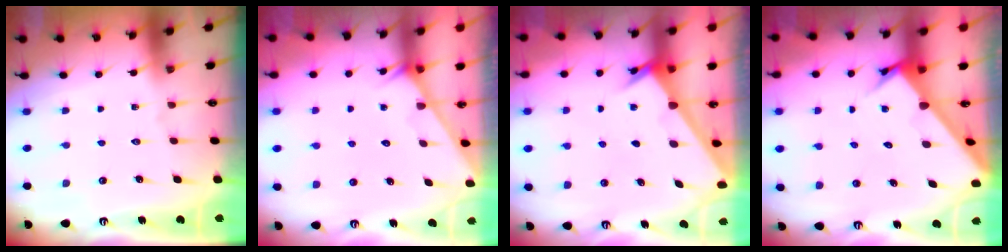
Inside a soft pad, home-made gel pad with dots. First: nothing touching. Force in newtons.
{"total": 1.5, "press": 1.4, "slide": 0.1}
{"total": 2.3, "press": 2.3, "slide": 0.2}
{"total": 2.8, "press": 2.8, "slide": 0.3}